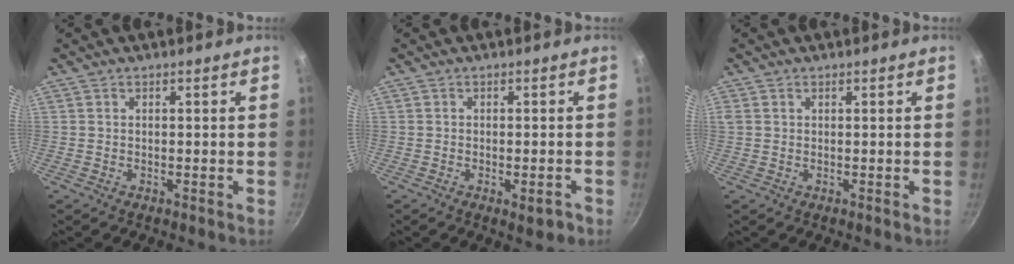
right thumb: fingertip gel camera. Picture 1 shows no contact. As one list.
[{"total": 2.6, "force": [-1.2, 0.9, 2.1], "torque": [-0.024, 0.006, -0.012]}, {"total": 1.1, "force": [0.3, 0.9, 0.5], "torque": [-0.016, 0.006, 0.008]}]